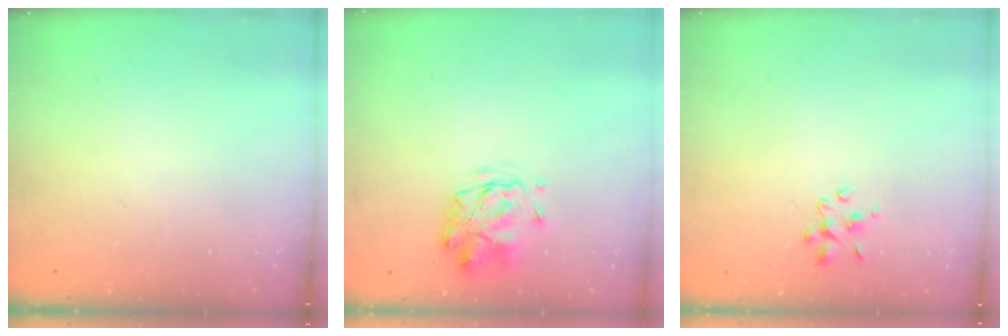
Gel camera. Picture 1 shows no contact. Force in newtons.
{"total": 2.8, "press": 2.4, "slide": 1.4}
{"total": 2.9, "press": 2.8, "slide": 0.9}